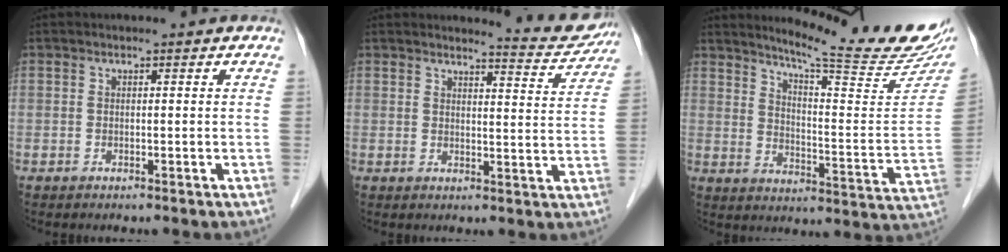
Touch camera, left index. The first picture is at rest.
{"total": 6.0, "force": [6.0, 0.1, 0.0], "torque": [-0.008, -0.029, 0.065]}
{"total": 20.7, "force": [18.5, 0.0, 9.2], "torque": [-0.138, -0.092, 0.238]}